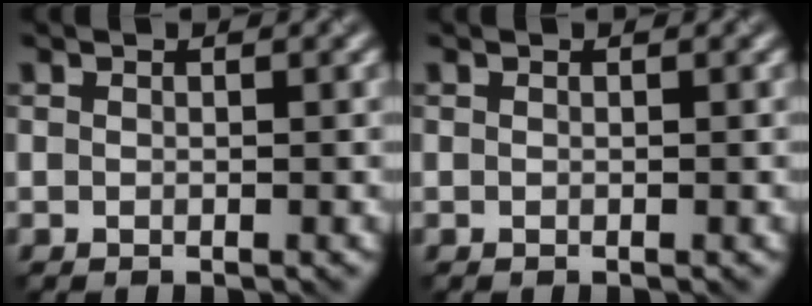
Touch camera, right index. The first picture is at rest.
{"total": 0.0}